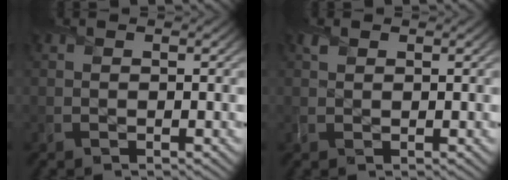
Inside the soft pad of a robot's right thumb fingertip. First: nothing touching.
{"total": 0.9, "force": [0.6, 0.6, 0.2], "torque": [-0.006, -0.001, 0.013]}